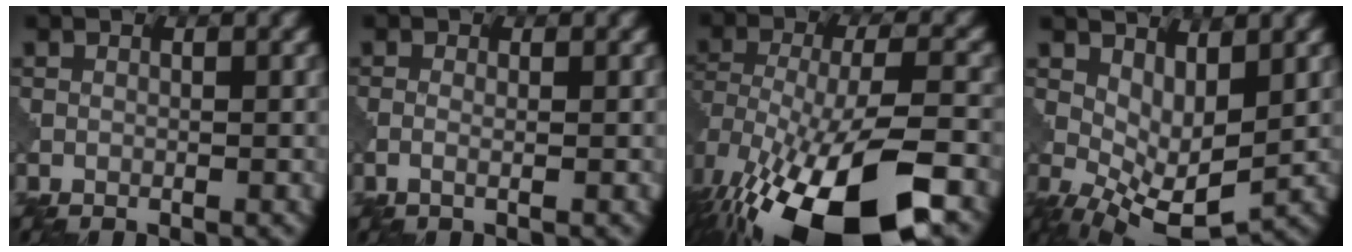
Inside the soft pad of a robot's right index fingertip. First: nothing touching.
{"total": 0.9, "force": [-0.1, 0.3, 0.9], "torque": [-0.016, 0.002, -0.007]}
{"total": 15.3, "force": [-8.1, 6.3, 11.4], "torque": [-0.222, -0.021, -0.114]}
{"total": 5.1, "force": [1.2, 2.4, 4.3], "torque": [-0.087, -0.014, 0.030]}